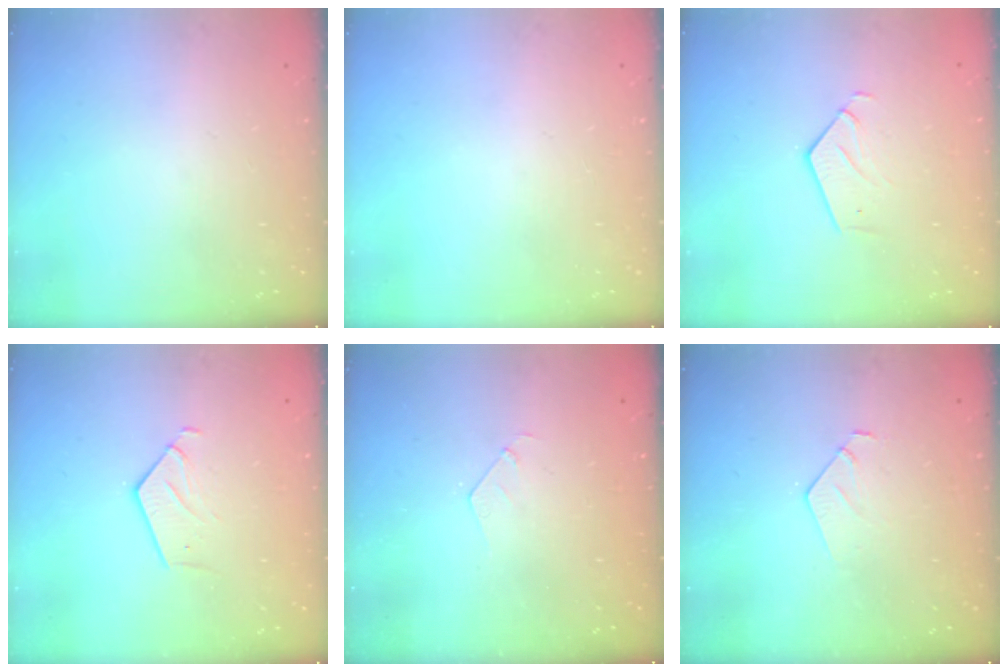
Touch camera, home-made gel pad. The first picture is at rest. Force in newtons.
{"total": 0.0}
{"total": 2.9, "press": 2.9, "slide": 0.2}
{"total": 3.0, "press": 3.0, "slide": 0.2}
{"total": 2.8, "press": 2.8, "slide": 0.1}
{"total": 6.0, "press": 6.0, "slide": 0.5}